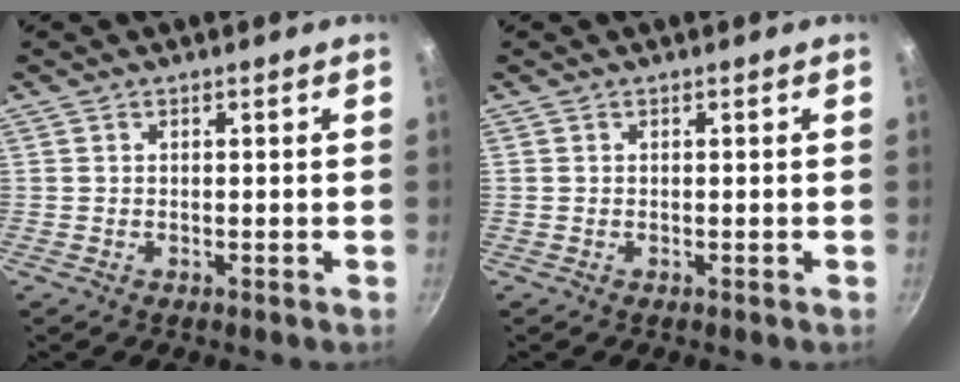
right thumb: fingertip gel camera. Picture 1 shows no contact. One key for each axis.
{"total": 0.0}